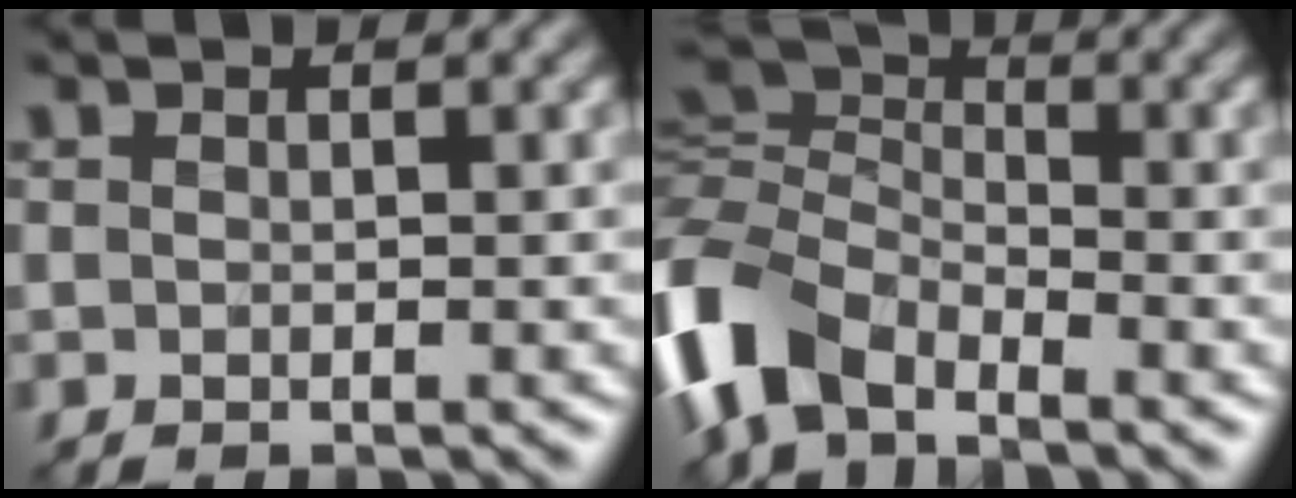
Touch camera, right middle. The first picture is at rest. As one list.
[{"total": 8.3, "force": [-4.0, 4.9, 5.5], "torque": [-0.119, 0.003, -0.100]}]